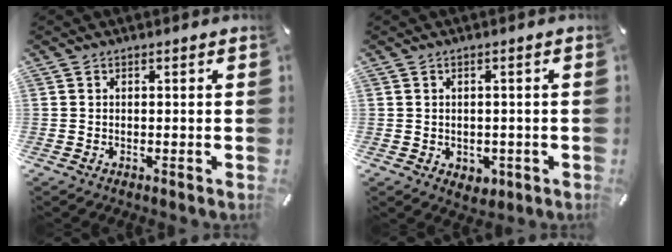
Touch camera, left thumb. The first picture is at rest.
{"total": 2.7, "force": [-0.6, 2.4, 1.1], "torque": [-0.011, 0.001, -0.012]}